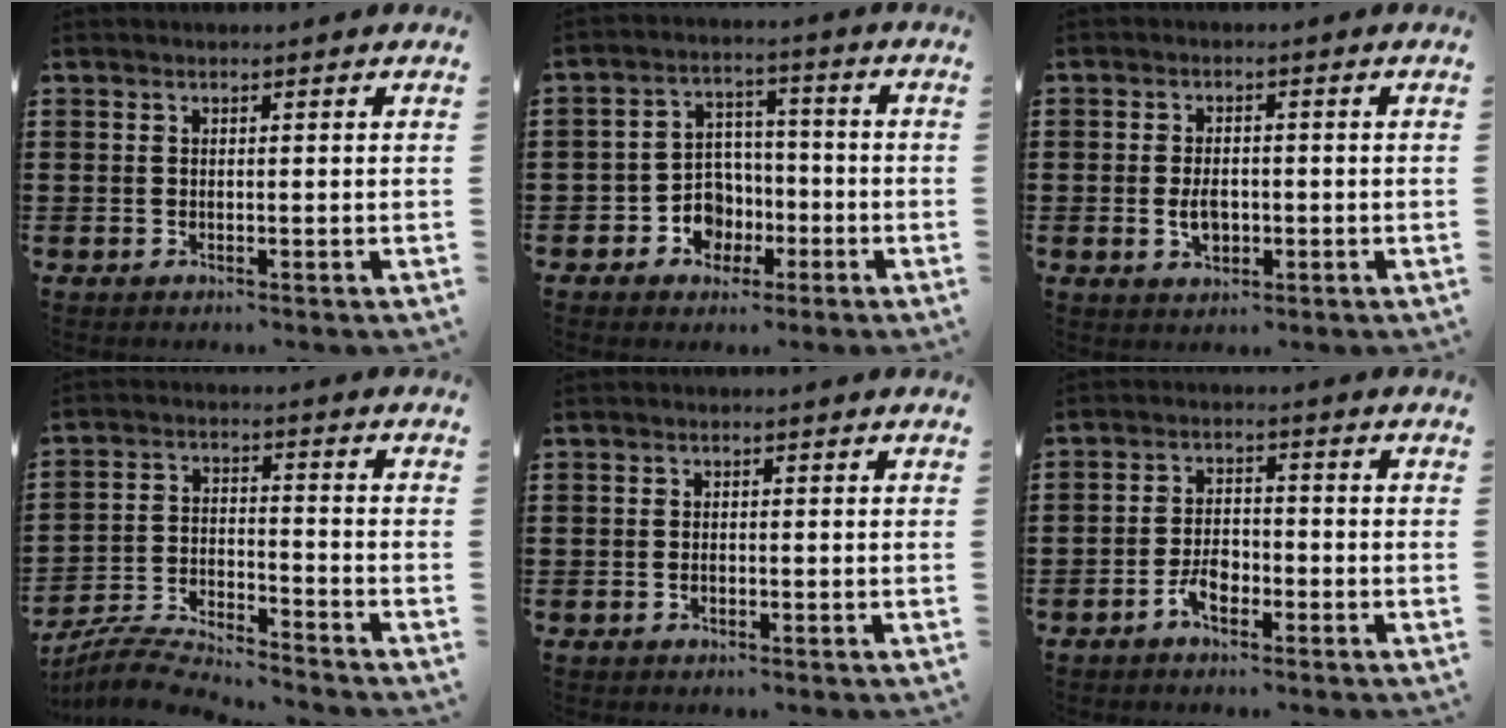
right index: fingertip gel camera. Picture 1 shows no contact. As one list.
[{"total": 5.9, "force": [-2.2, 5.1, 1.7], "torque": [-0.045, 0.013, -0.036]}, {"total": 3.4, "force": [-0.6, 2.1, 2.6], "torque": [-0.052, 0.000, -0.009]}, {"total": 6.3, "force": [-6.2, 0.2, 1.2], "torque": [-0.036, -0.001, -0.124]}, {"total": 0.6, "force": [-0.2, 0.2, 0.5], "torque": [-0.013, -0.005, -0.003]}, {"total": 3.9, "force": [-2.3, 1.9, 2.5], "torque": [-0.051, 0.001, -0.043]}]